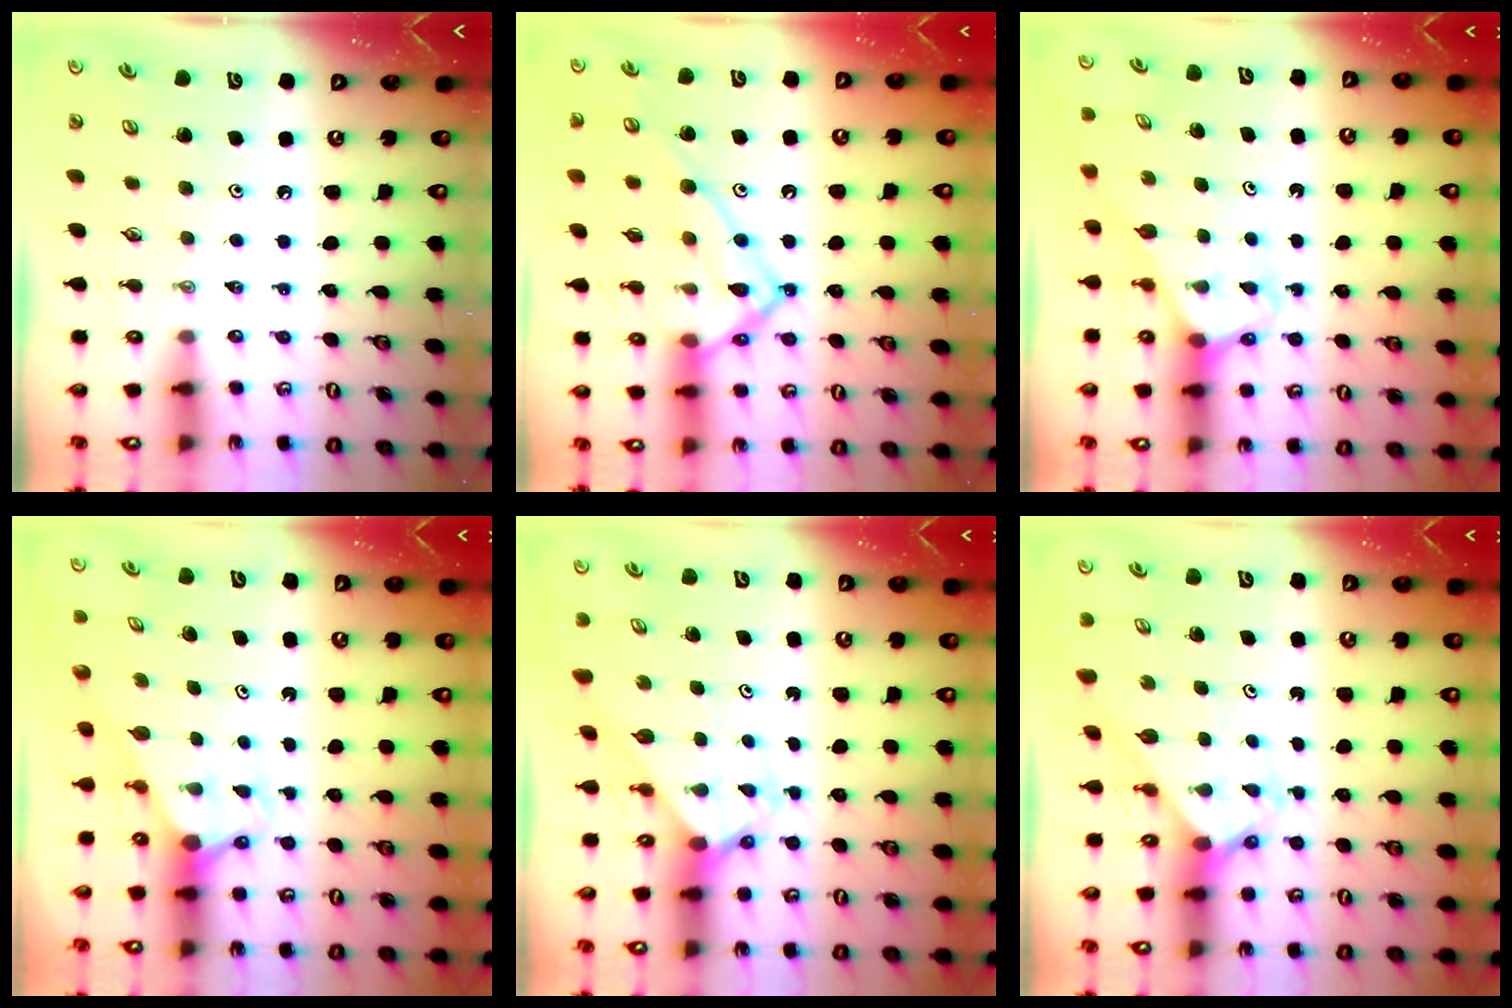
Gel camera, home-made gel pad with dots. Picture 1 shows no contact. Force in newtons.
{"total": 18.0, "press": 17.9, "slide": 1.9}
{"total": 3.2, "press": 3.2, "slide": 0.2}
{"total": 2.8, "press": 2.8, "slide": 0.0}
{"total": 2.0, "press": 2.0, "slide": 0.2}
{"total": 2.0, "press": 2.0, "slide": 0.2}